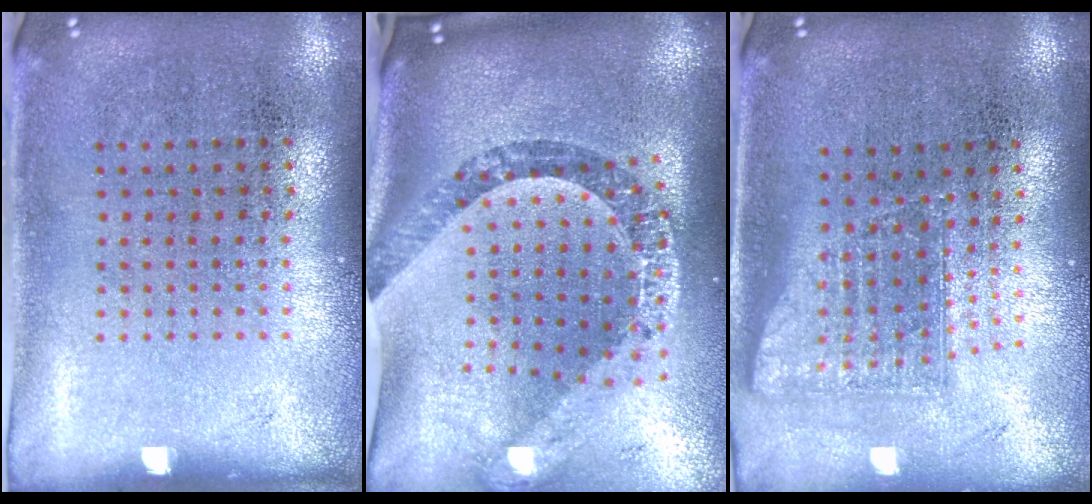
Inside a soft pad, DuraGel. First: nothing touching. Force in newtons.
{"total": 2.8, "press": 2.1, "slide": 1.8}
{"total": 1.7, "press": 1.2, "slide": 1.1}